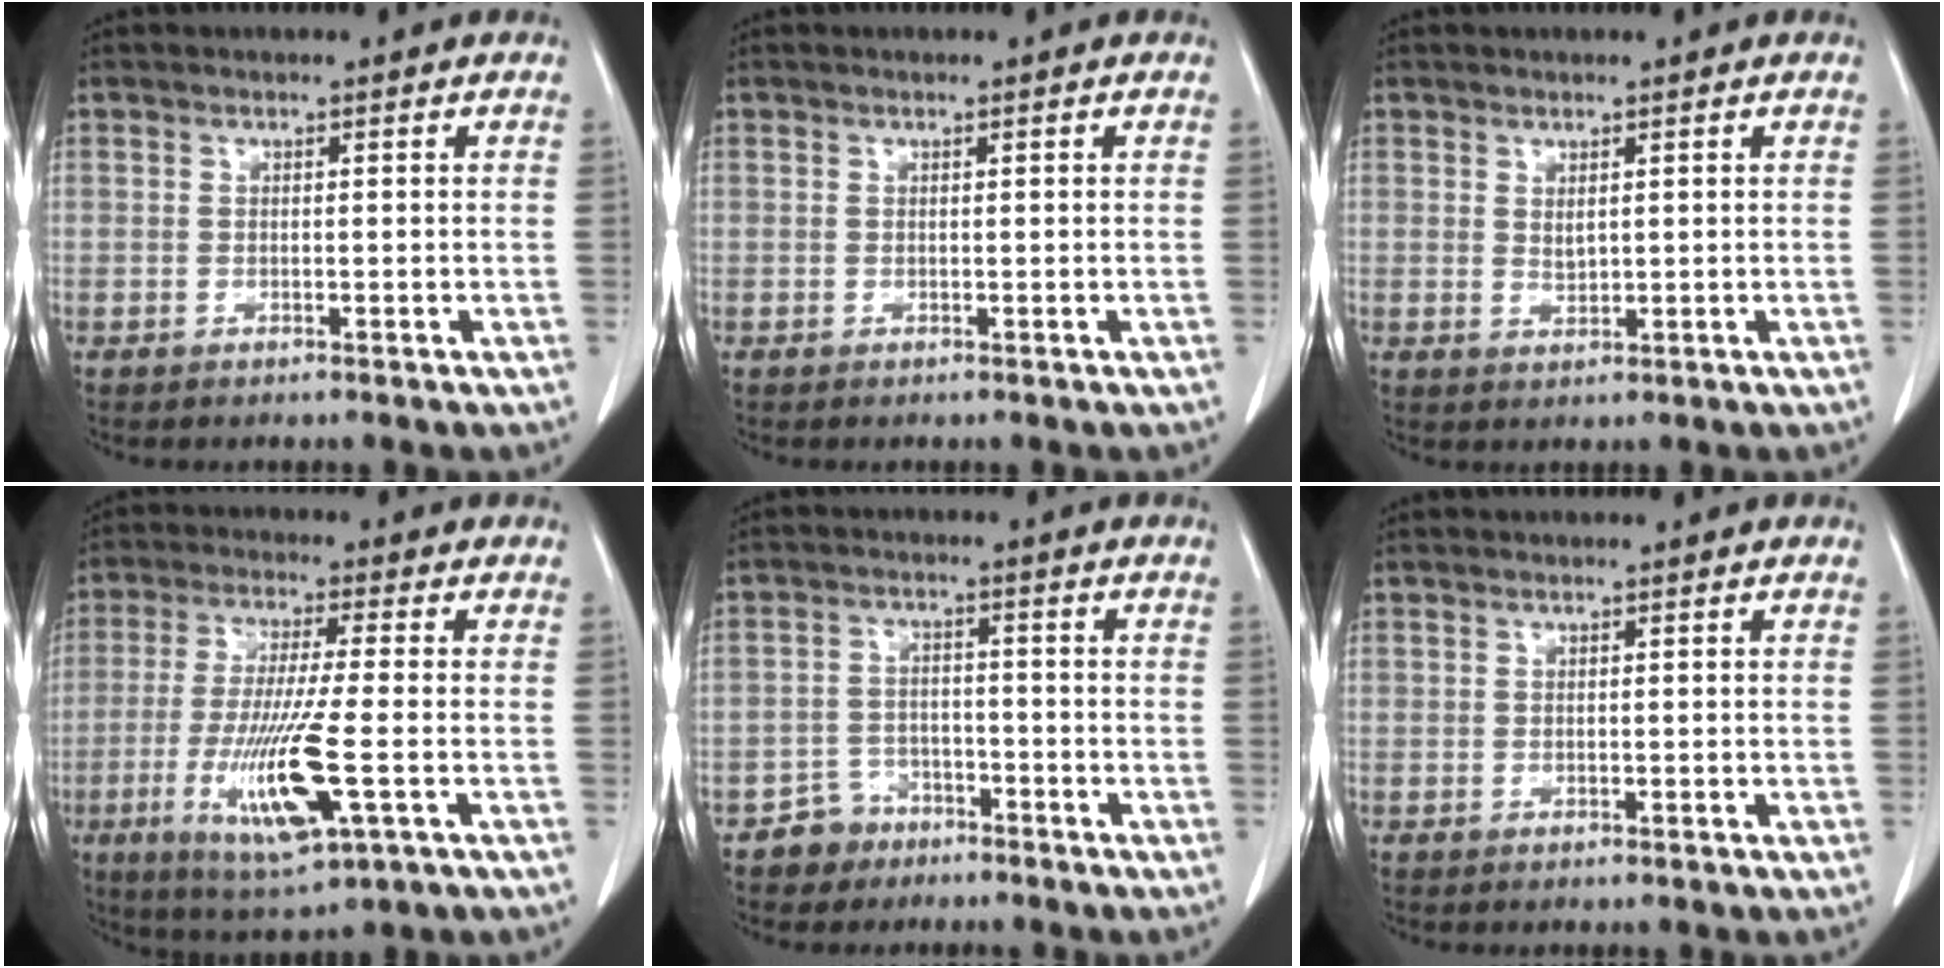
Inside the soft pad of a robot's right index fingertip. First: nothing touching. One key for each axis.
{"total": 0.0}
{"total": 1.4, "fx": 0.6, "fy": 0.8, "fz": 1.1, "tx": -0.020, "ty": -0.005, "tz": 0.016}
{"total": 12.9, "fx": -3.6, "fy": 1.0, "fz": 12.4, "tx": -0.245, "ty": -0.025, "tz": -0.061}
{"total": 4.5, "fx": -3.1, "fy": 3.2, "fz": 0.0, "tx": 0.006, "ty": 0.012, "tz": -0.053}
{"total": 0.0}